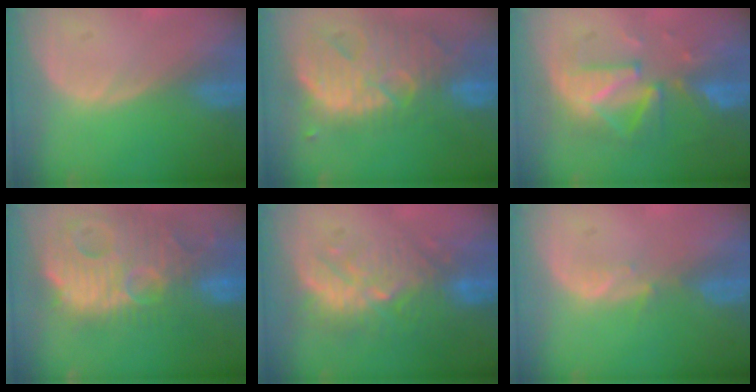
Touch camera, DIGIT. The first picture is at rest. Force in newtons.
{"total": 13.7, "press": 11.6, "slide": 7.3}
{"total": 8.4, "press": 8.4, "slide": 0.9}
{"total": 14.8, "press": 12.8, "slide": 7.5}
{"total": 9.0, "press": 8.9, "slide": 1.6}
{"total": 1.7, "press": 1.5, "slide": 0.8}